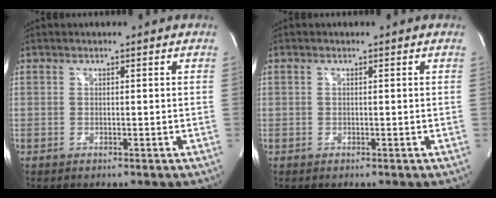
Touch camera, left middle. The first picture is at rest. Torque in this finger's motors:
{"motor_torque": [-0.14, -0.24, 0.33, 0.00]}